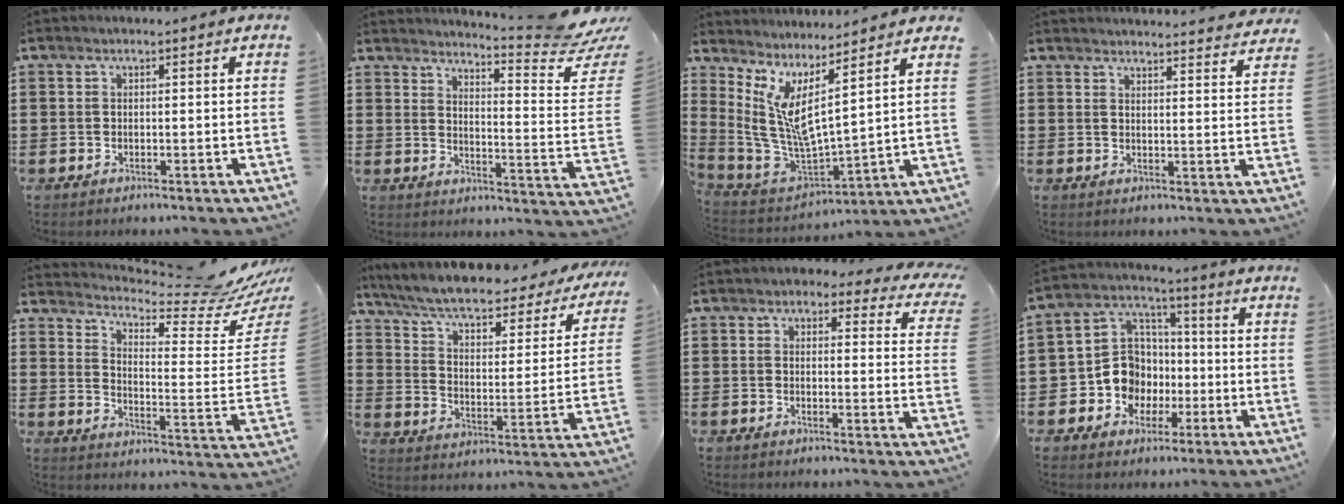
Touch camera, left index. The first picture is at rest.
{"total": 5.7, "force": [4.9, -0.9, 2.7], "torque": [-0.052, -0.056, 0.073]}
{"total": 6.8, "force": [2.2, 1.8, 6.2], "torque": [-0.163, -0.060, 0.029]}
{"total": 3.3, "force": [3.2, -0.6, 0.2], "torque": [-0.008, -0.022, 0.057]}
{"total": 6.8, "force": [6.0, 0.8, 3.0], "torque": [-0.067, -0.062, 0.098]}
{"total": 6.3, "force": [5.3, 1.1, 3.2], "torque": [-0.086, -0.039, 0.085]}
{"total": 3.0, "force": [2.3, 1.5, 1.1], "torque": [-0.027, -0.004, 0.038]}
{"total": 9.8, "force": [-1.9, 9.0, 3.4], "torque": [-0.119, 0.007, -0.034]}